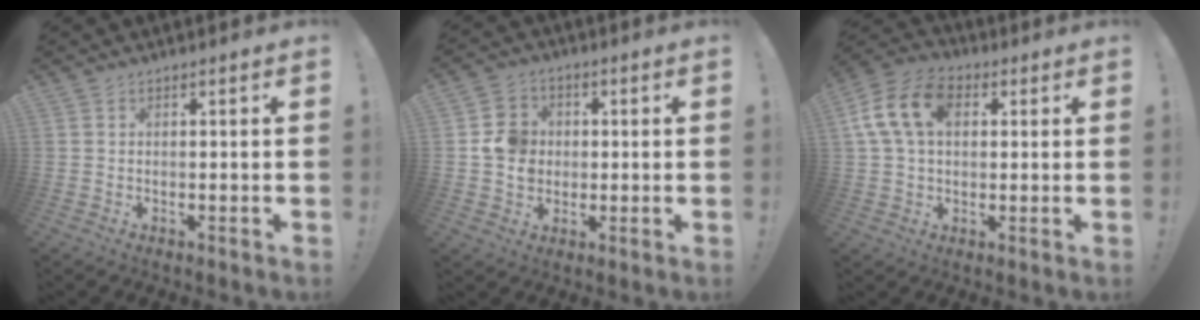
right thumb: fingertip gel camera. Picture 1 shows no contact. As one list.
[{"total": 8.8, "force": [0.4, 8.2, 3.3], "torque": [-0.040, 0.001, 0.010]}, {"total": 14.5, "force": [4.1, 10.0, 9.7], "torque": [-0.182, 0.002, 0.078]}]